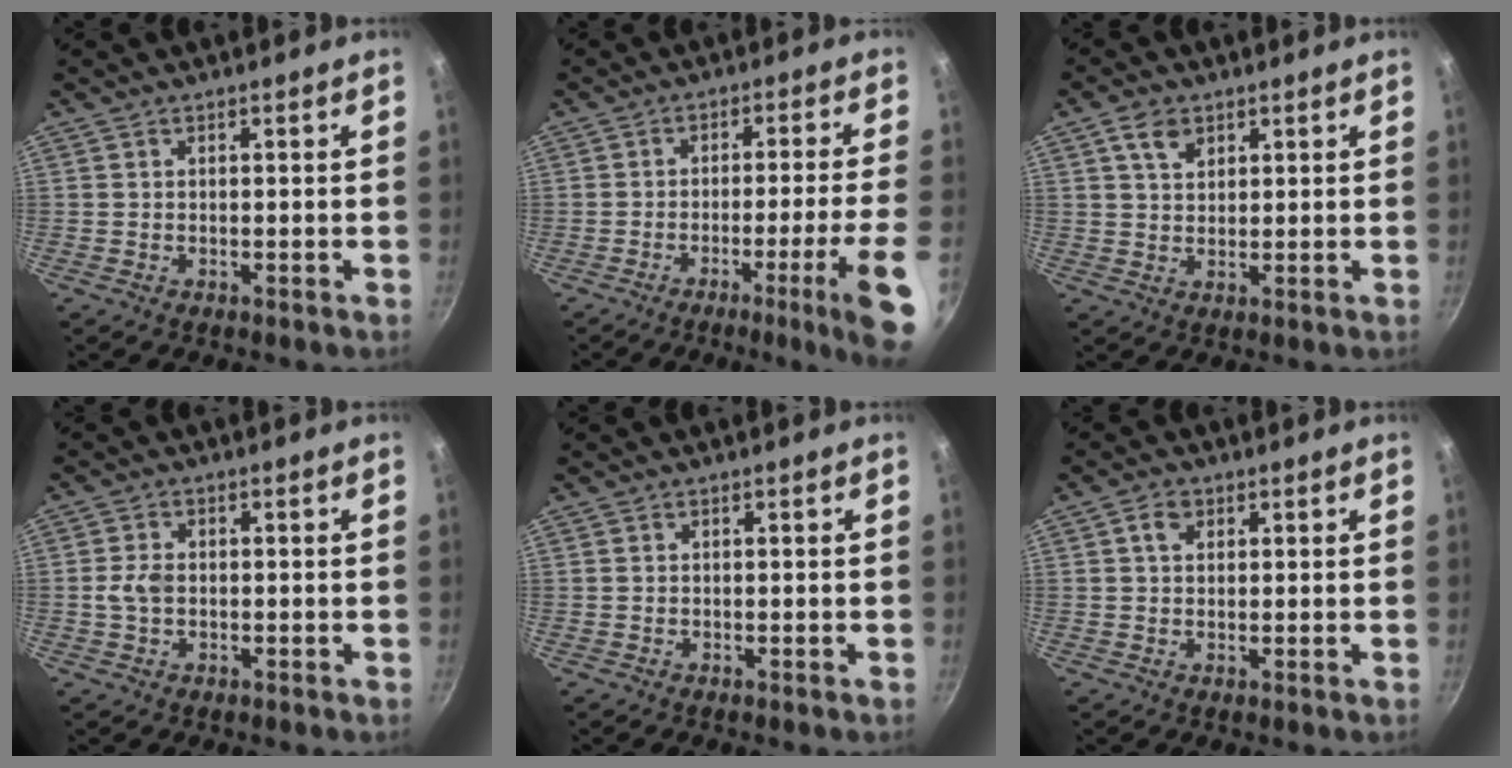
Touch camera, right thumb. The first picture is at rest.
{"total": 12.2, "force": [-5.4, -0.1, 11.0], "torque": [-0.155, 0.021, -0.073]}
{"total": 4.5, "force": [2.4, 2.9, 2.3], "torque": [-0.030, -0.009, 0.045]}
{"total": 3.2, "force": [-0.3, 2.3, 2.1], "torque": [-0.040, 0.008, -0.008]}
{"total": 0.0}
{"total": 2.8, "force": [1.1, 2.1, 1.5], "torque": [-0.017, -0.002, 0.017]}